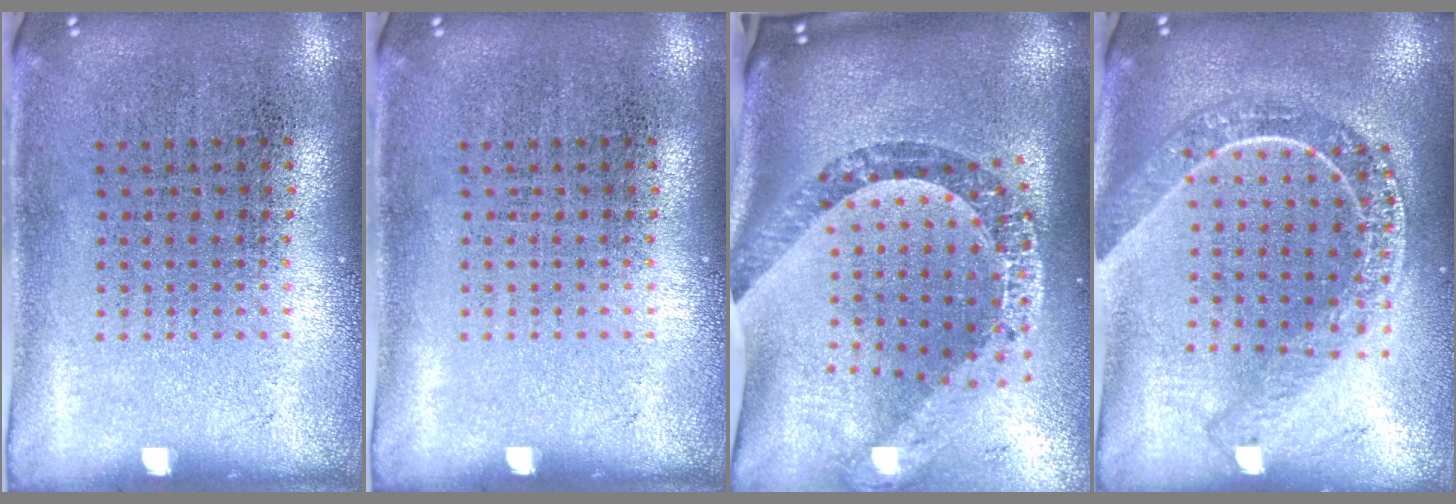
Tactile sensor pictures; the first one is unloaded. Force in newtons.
{"total": 0.0}
{"total": 3.0, "press": 2.2, "slide": 2.0}
{"total": 2.2, "press": 1.9, "slide": 1.2}